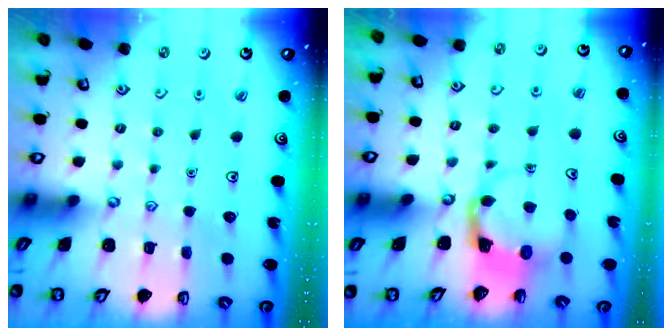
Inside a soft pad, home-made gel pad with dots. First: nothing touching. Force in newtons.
{"total": 3.7, "press": 3.7, "slide": 0.6}